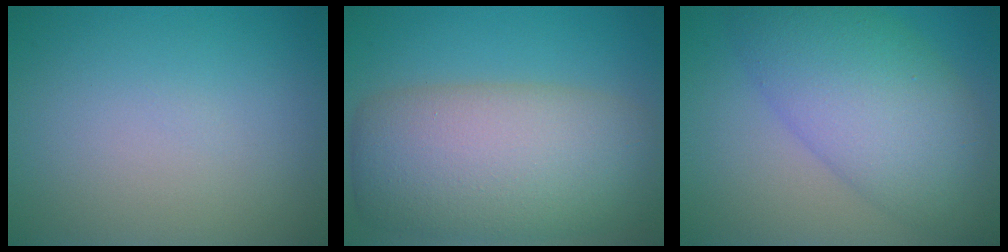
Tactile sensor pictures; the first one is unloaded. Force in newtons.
{"total": 10.8, "press": 10.8, "slide": 0.4}
{"total": 8.8, "press": 8.8, "slide": 0.2}